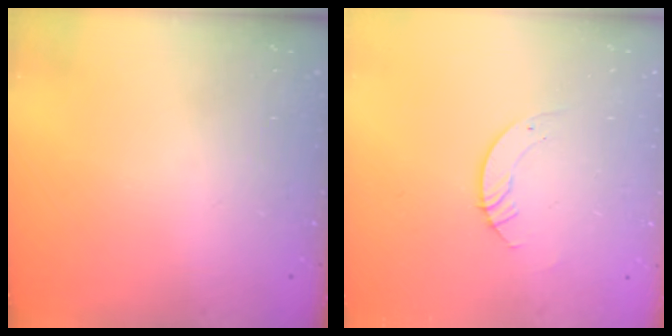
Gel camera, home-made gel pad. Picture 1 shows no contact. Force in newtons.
{"total": 3.5, "press": 3.5, "slide": 0.1}